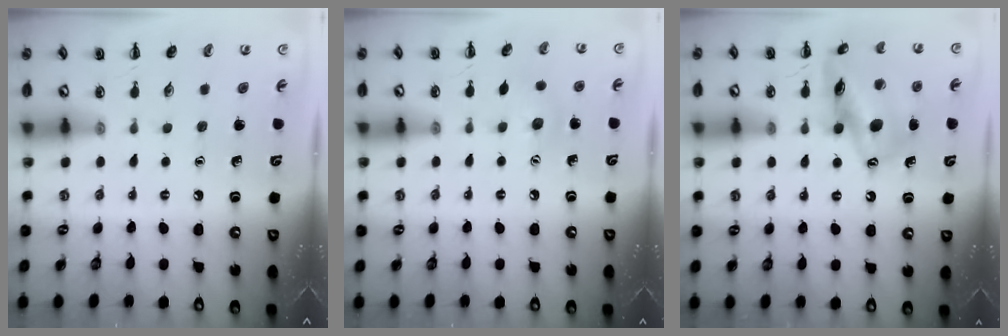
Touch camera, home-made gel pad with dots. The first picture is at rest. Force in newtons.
{"total": 7.1, "press": 6.9, "slide": 1.7}
{"total": 16.3, "press": 16.1, "slide": 2.9}